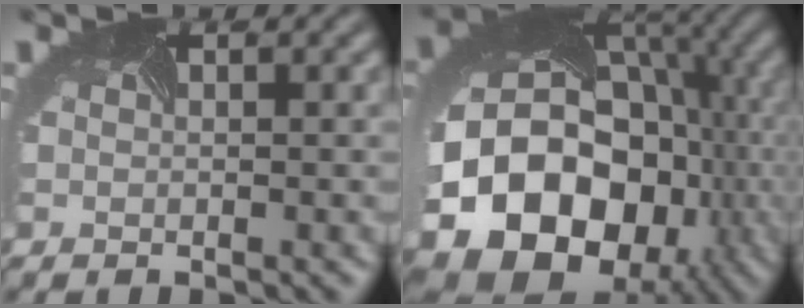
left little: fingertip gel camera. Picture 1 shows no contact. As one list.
[{"total": 22.2, "force": [-6.6, 17.4, 12.1], "torque": [-0.224, -0.057, -0.114]}]